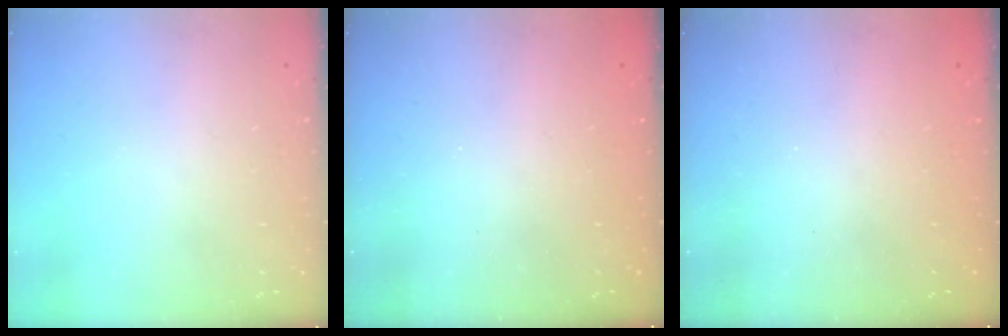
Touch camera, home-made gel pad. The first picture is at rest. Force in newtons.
{"total": 2.3, "press": 2.2, "slide": 0.8}
{"total": 2.5, "press": 2.4, "slide": 0.8}